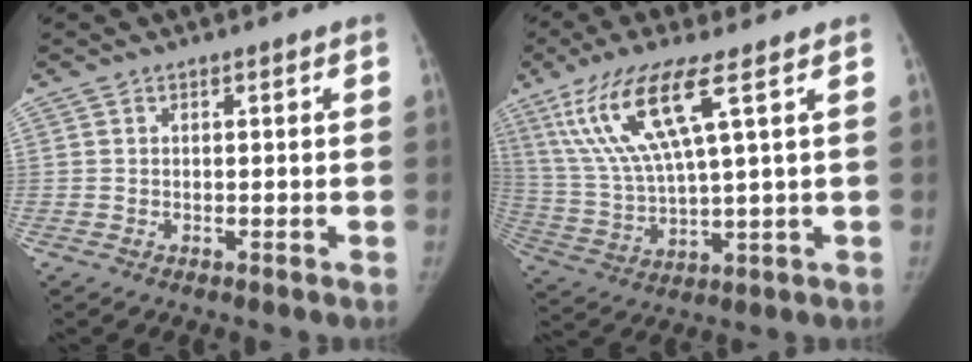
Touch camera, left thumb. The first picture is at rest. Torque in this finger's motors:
{"motor_torque": [0.15, 0.22, 1.62, -1.16, 0.15]}